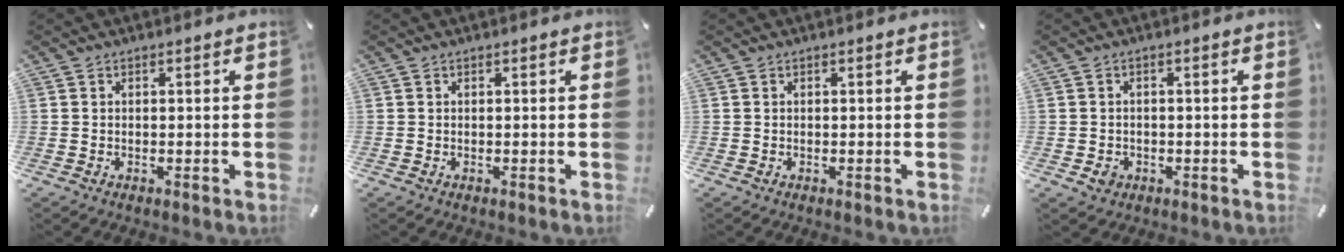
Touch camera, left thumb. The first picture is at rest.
{"total": 0.0}
{"total": 0.0}
{"total": 2.7, "force": [-0.9, 2.3, 1.2], "torque": [-0.021, 0.004, -0.017]}